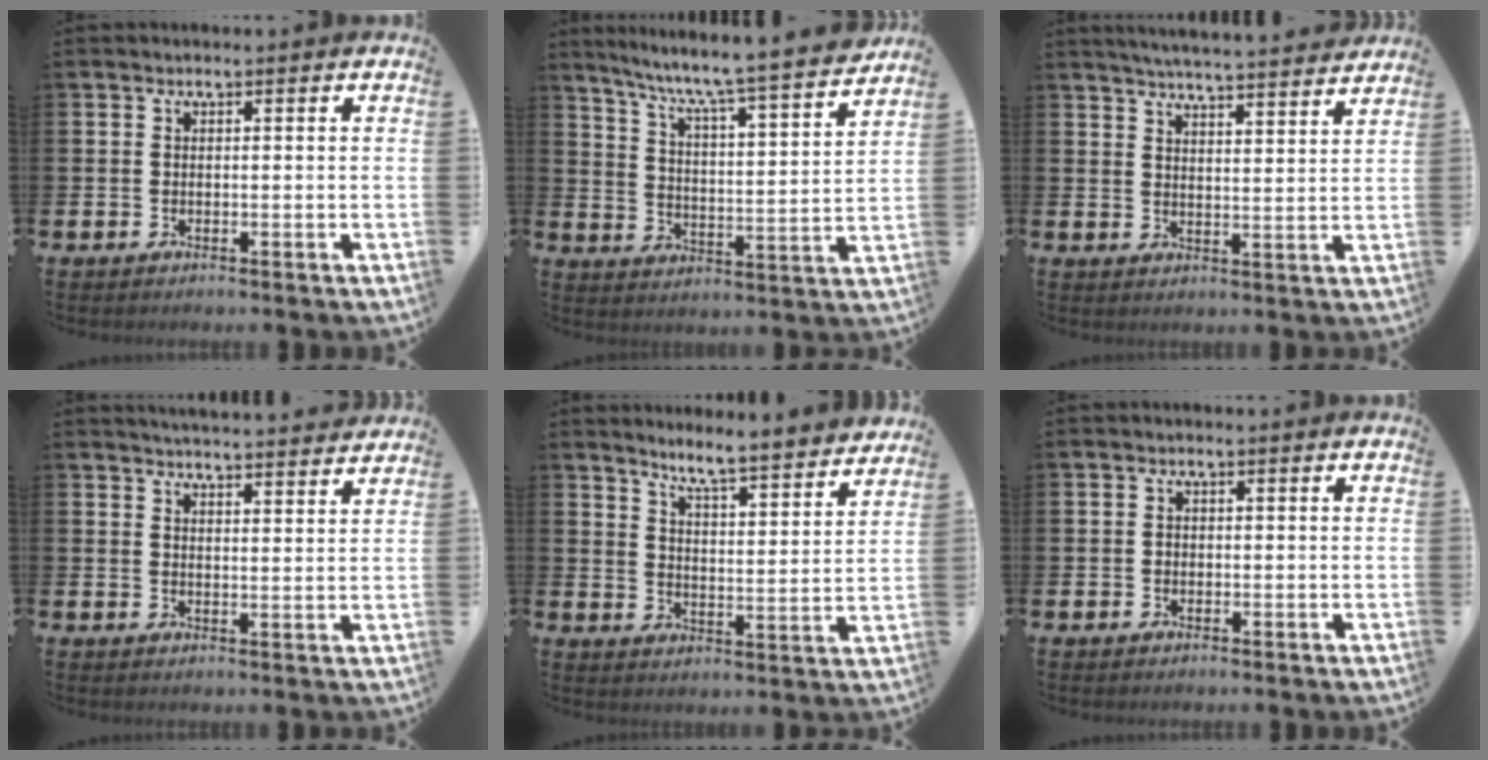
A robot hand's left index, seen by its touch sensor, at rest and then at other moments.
{"total": 7.2, "force": [6.7, -0.4, 2.6], "torque": [-0.078, -0.063, 0.107]}
{"total": 5.3, "force": [5.2, -0.4, 0.7], "torque": [-0.021, -0.036, 0.091]}
{"total": 4.5, "force": [4.5, -0.2, 0.1], "torque": [-0.004, -0.031, 0.079]}
{"total": 6.5, "force": [6.3, -0.1, 1.7], "torque": [-0.045, -0.054, 0.104]}
{"total": 0.7, "force": [-0.1, 0.7, 0.2], "torque": [0.000, 0.004, -0.005]}